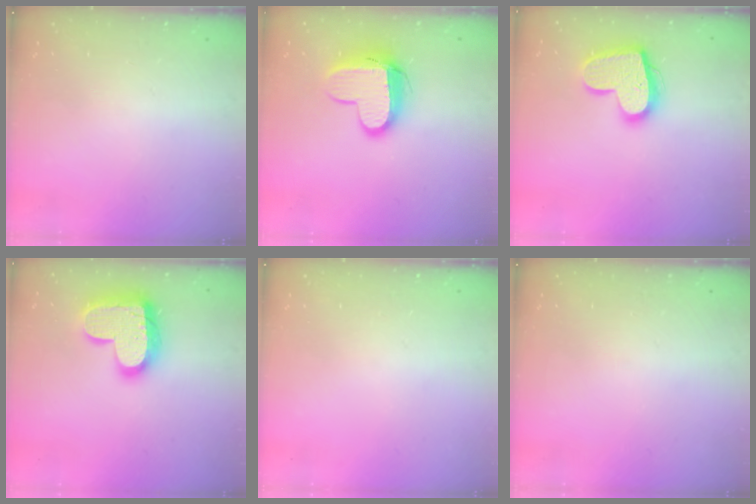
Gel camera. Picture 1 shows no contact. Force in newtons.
{"total": 12.0, "press": 11.9, "slide": 1.2}
{"total": 17.4, "press": 17.3, "slide": 1.4}
{"total": 18.7, "press": 18.7, "slide": 1.2}
{"total": 0.0}
{"total": 0.0}